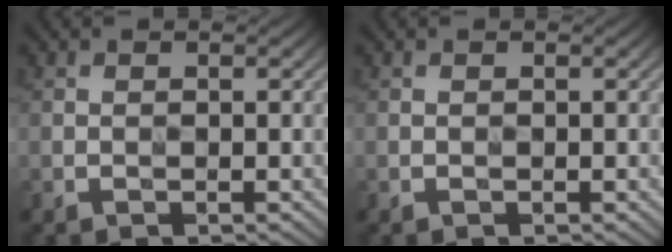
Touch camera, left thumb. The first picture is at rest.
{"total": 0.0}